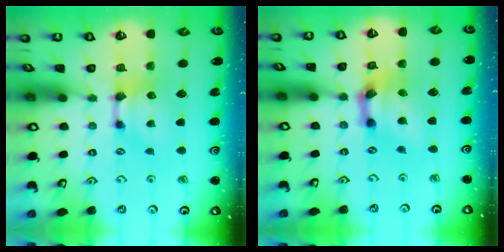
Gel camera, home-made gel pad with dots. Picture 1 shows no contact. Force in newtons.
{"total": 4.5, "press": 4.1, "slide": 1.9}